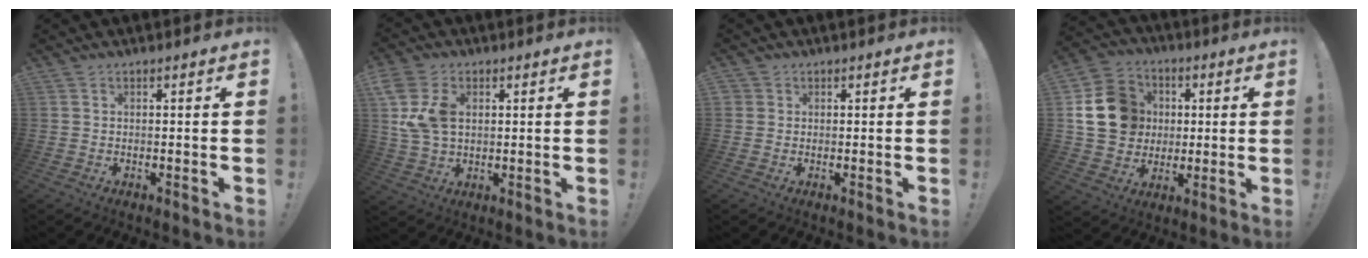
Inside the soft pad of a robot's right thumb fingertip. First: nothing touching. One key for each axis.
{"total": 11.6, "fx": 2.8, "fy": 8.2, "fz": 7.7, "tx": -0.150, "ty": -0.004, "tz": 0.055}
{"total": 1.3, "fx": 0.4, "fy": 1.2, "fz": 0.3, "tx": -0.002, "ty": -0.001, "tz": 0.007}
{"total": 16.5, "fx": 2.2, "fy": 14.4, "fz": 7.7, "tx": -0.113, "ty": 0.008, "tz": 0.056}